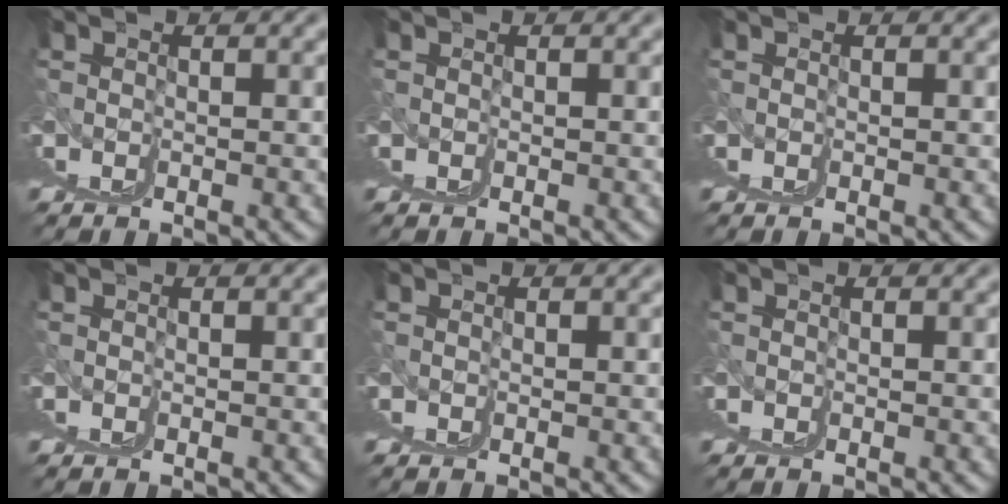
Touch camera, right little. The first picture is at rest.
{"total": 0.0}
{"total": 0.0}
{"total": 0.0}
{"total": 0.0}
{"total": 0.0}